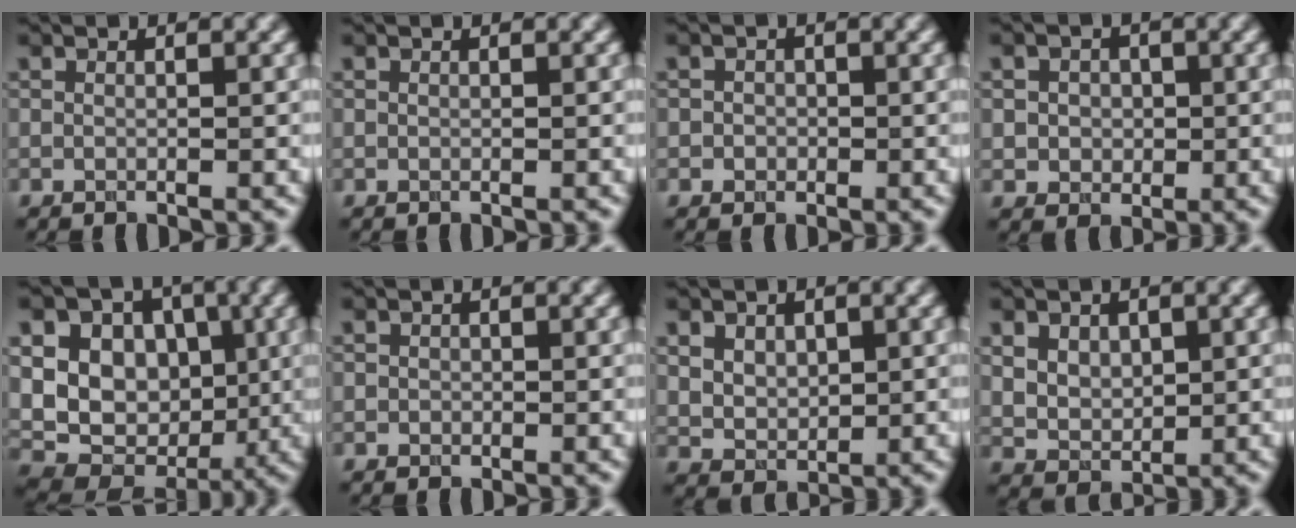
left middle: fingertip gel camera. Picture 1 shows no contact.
{"total": 0.0}
{"total": 1.3, "force": [-0.1, 1.2, 0.3], "torque": [0.010, -0.003, -0.007]}
{"total": 2.9, "force": [0.3, 2.5, 1.4], "torque": [-0.015, 0.005, -0.006]}
{"total": 15.4, "force": [2.5, 12.8, 8.2], "torque": [-0.154, 0.033, 0.036]}
{"total": 0.6, "force": [0.0, 0.6, 0.1], "torque": [0.003, -0.004, -0.002]}
{"total": 3.7, "force": [1.4, 2.7, 2.2], "torque": [-0.047, 0.007, 0.028]}
{"total": 4.5, "force": [1.6, 3.2, 2.7], "torque": [-0.053, 0.010, 0.027]}